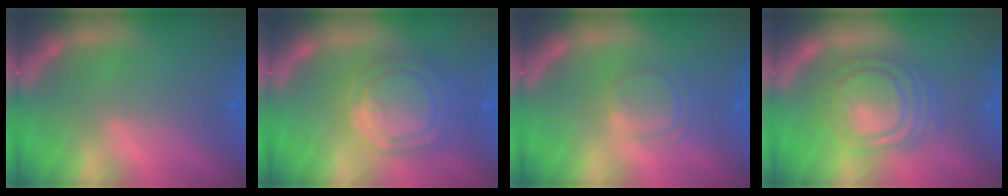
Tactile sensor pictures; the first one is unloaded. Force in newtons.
{"total": 9.5}
{"total": 3.5}
{"total": 8.6}